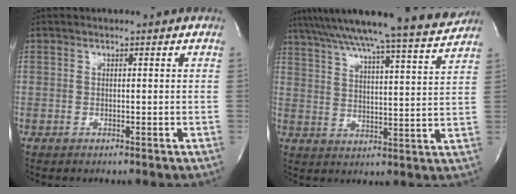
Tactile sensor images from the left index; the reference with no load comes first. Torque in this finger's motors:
{"motor_torque": [0.13, -0.17, 0.89, 0.21]}